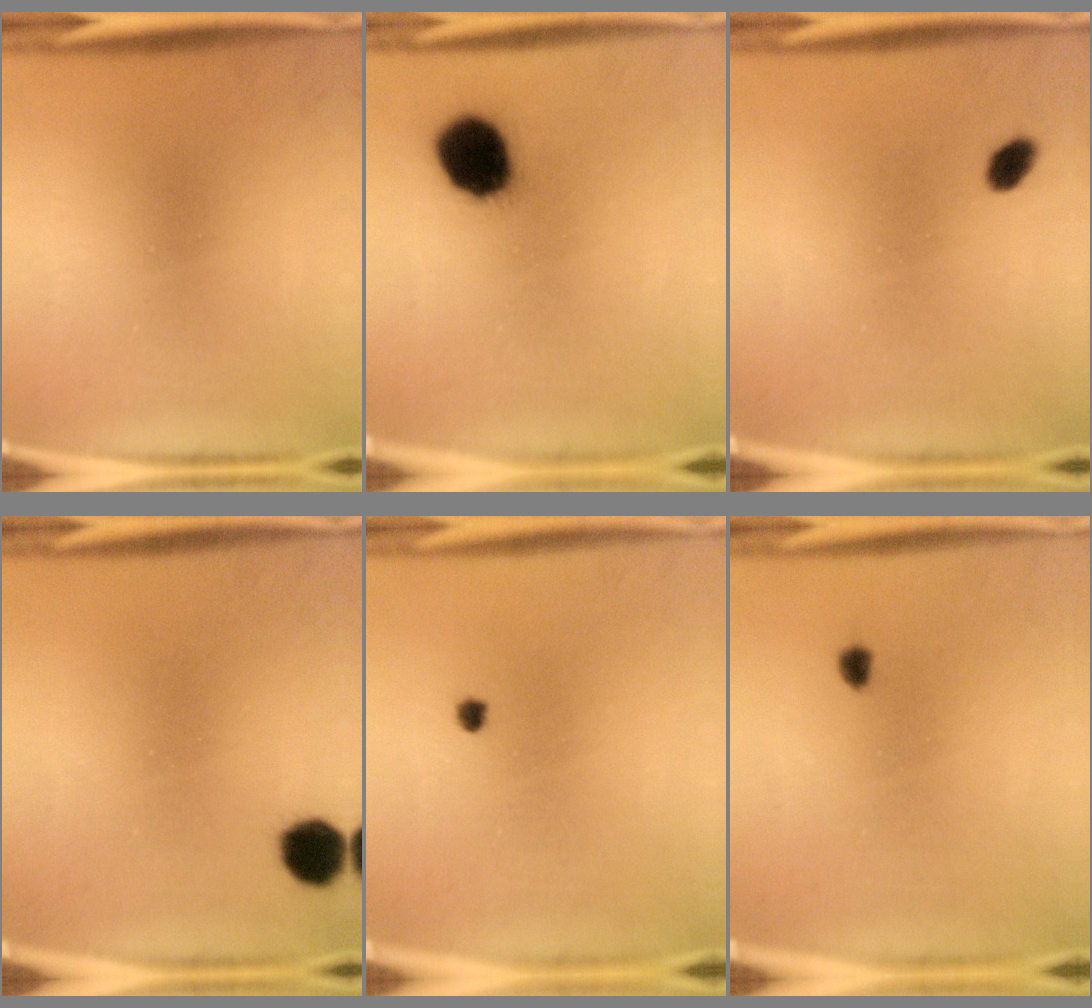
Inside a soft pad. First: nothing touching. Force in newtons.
{"total": 13.4}
{"total": 2.4}
{"total": 5.7}
{"total": 0.9}
{"total": 1.7}